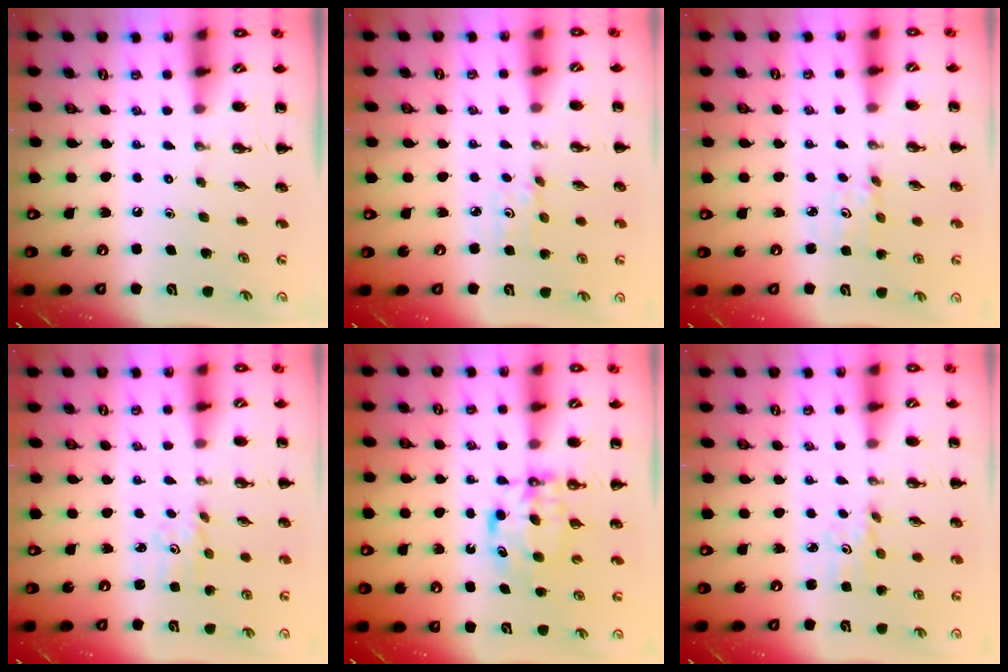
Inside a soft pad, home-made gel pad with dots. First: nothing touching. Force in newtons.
{"total": 3.5, "press": 3.4, "slide": 0.9}
{"total": 2.4, "press": 2.3, "slide": 0.7}
{"total": 1.8, "press": 1.7, "slide": 0.5}
{"total": 7.6, "press": 7.5, "slide": 0.8}
{"total": 2.3, "press": 2.2, "slide": 0.7}